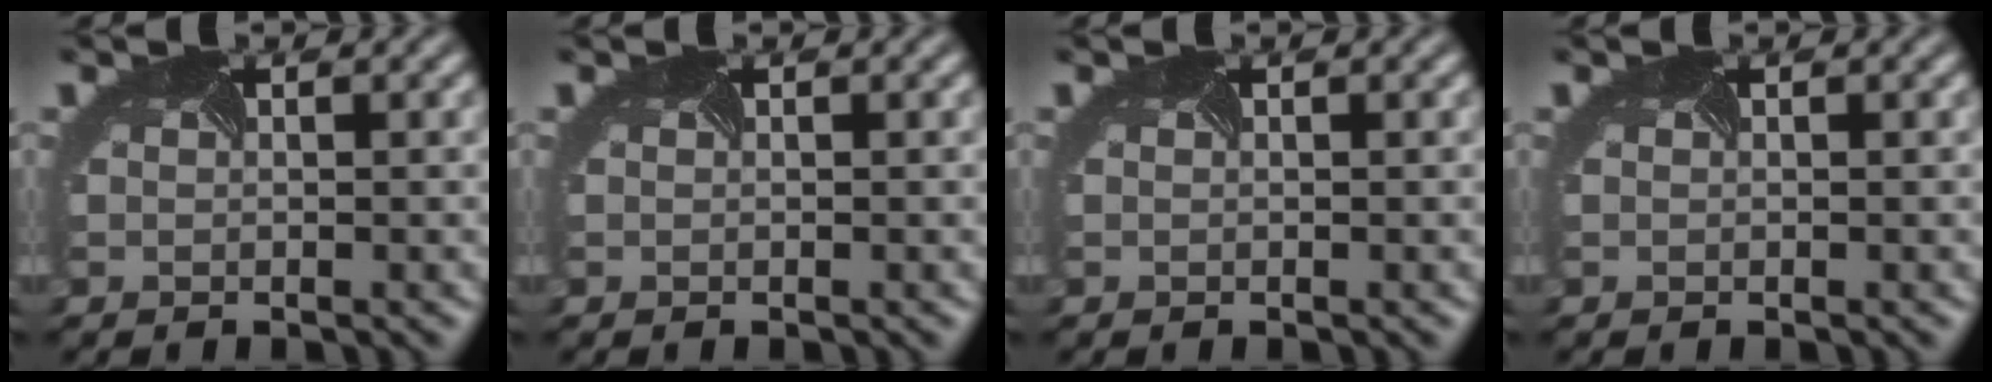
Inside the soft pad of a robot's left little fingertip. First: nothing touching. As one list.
[{"total": 0.0}, {"total": 0.0}, {"total": 0.0}]